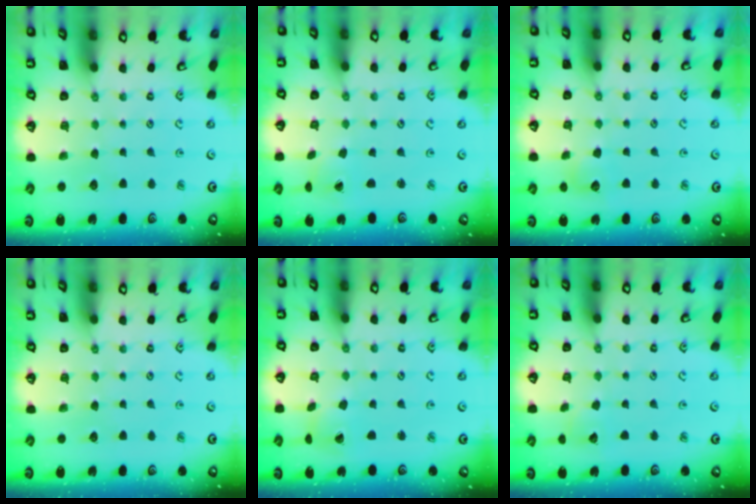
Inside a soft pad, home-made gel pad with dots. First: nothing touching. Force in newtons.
{"total": 1.2, "press": 1.2, "slide": 0.1}
{"total": 5.8, "press": 5.8, "slide": 0.9}
{"total": 0.0}
{"total": 2.9, "press": 2.8, "slide": 0.4}
{"total": 4.3, "press": 4.2, "slide": 0.6}